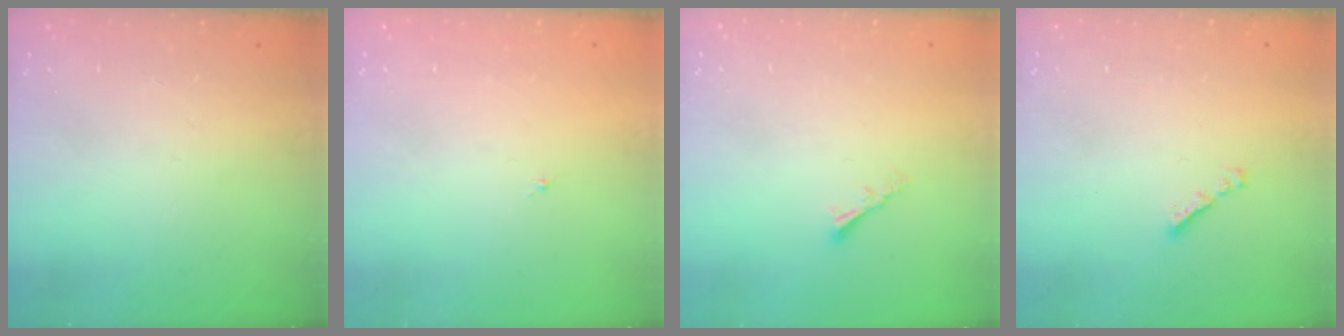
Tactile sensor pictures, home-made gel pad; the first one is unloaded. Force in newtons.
{"total": 0.8, "press": 0.7, "slide": 0.3}
{"total": 2.2, "press": 2.2, "slide": 0.4}
{"total": 1.0, "press": 0.8, "slide": 0.5}